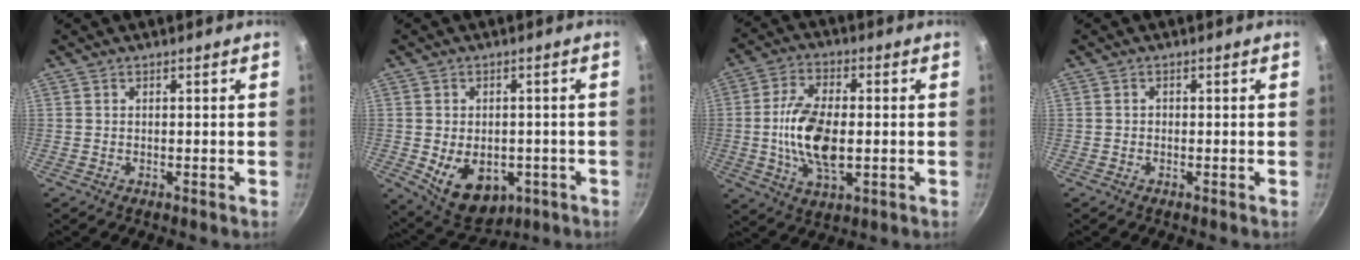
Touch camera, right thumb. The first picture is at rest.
{"total": 12.0, "force": [-3.6, 8.4, 7.8], "torque": [-0.108, 0.005, -0.035]}
{"total": 13.5, "force": [-1.0, 6.7, 11.6], "torque": [-0.220, 0.002, -0.017]}
{"total": 0.6, "force": [-0.2, 0.5, 0.3], "torque": [0.000, 0.002, -0.007]}